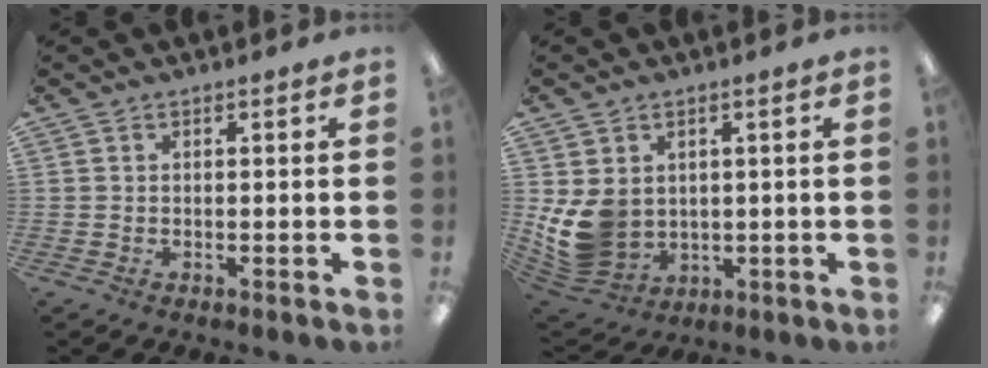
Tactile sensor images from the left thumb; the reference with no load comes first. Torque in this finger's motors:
{"motor_torque": [1.67, 1.83, 0.56, -0.42, 0.12]}